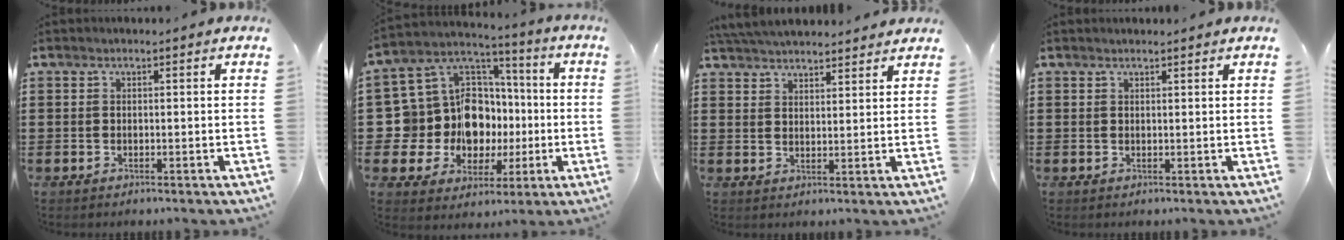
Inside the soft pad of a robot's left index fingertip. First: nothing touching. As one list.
[{"total": 13.8, "force": [-1.3, 13.0, 4.6], "torque": [-0.119, -0.020, -0.003]}, {"total": 4.6, "force": [4.6, 0.4, 0.9], "torque": [-0.030, -0.014, 0.085]}, {"total": 0.7, "force": [0.7, 0.0, 0.3], "torque": [-0.006, 0.000, 0.013]}]